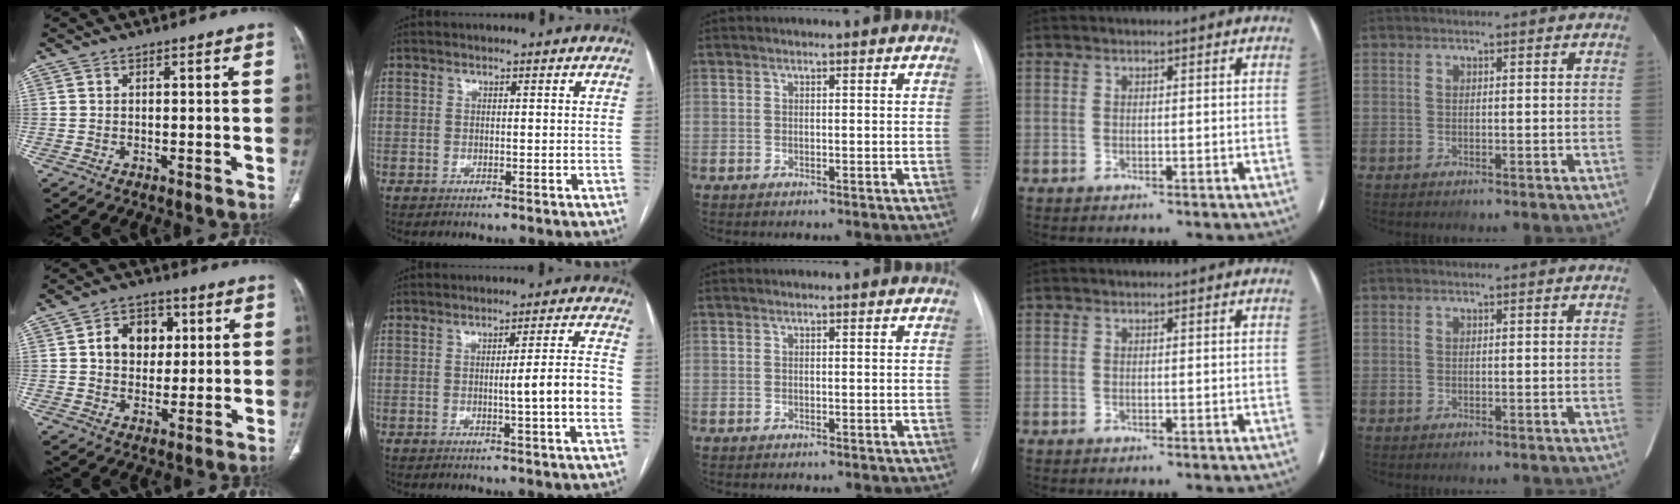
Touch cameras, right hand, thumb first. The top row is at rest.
{"thumb": {"total": 9.1, "force": [2.0, 7.0, 5.5], "torque": [-0.047, 0.003, 0.030]}, "index": {"total": 7.5, "force": [-1.1, -0.6, 7.4], "torque": [-0.100, 0.003, -0.015]}}